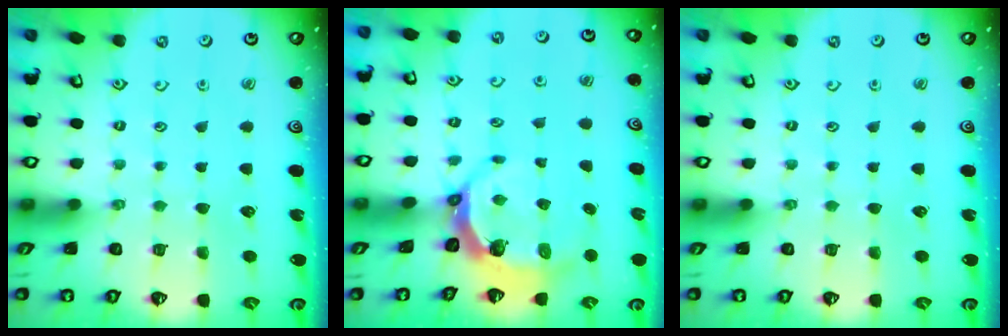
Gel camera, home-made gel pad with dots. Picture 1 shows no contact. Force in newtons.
{"total": 6.3, "press": 4.9, "slide": 3.8}
{"total": 0.0}